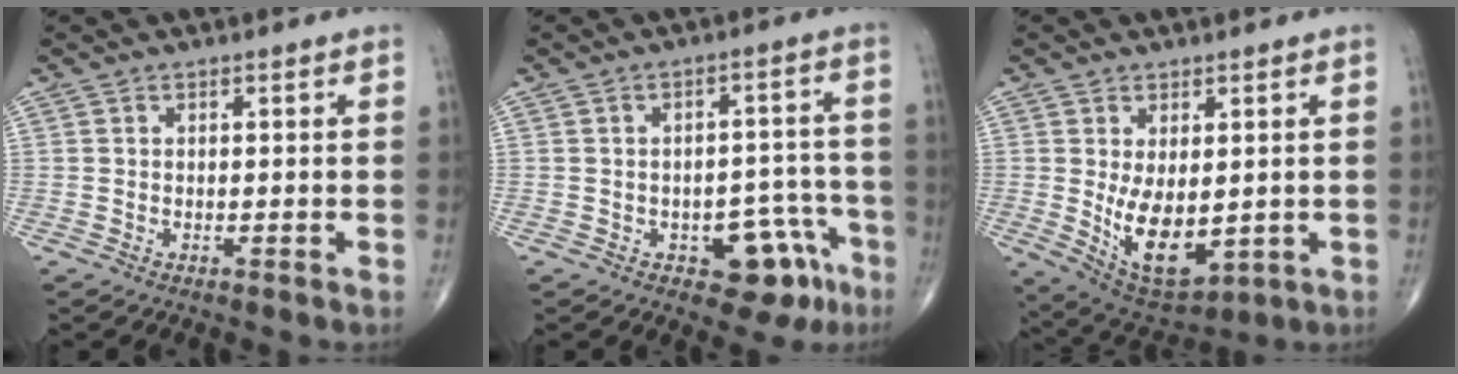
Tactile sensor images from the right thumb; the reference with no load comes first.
{"total": 9.8, "force": [-4.8, 5.5, 6.6], "torque": [-0.042, 0.039, -0.055]}
{"total": 11.2, "force": [-0.6, 6.1, 9.4], "torque": [-0.140, -0.019, 0.017]}